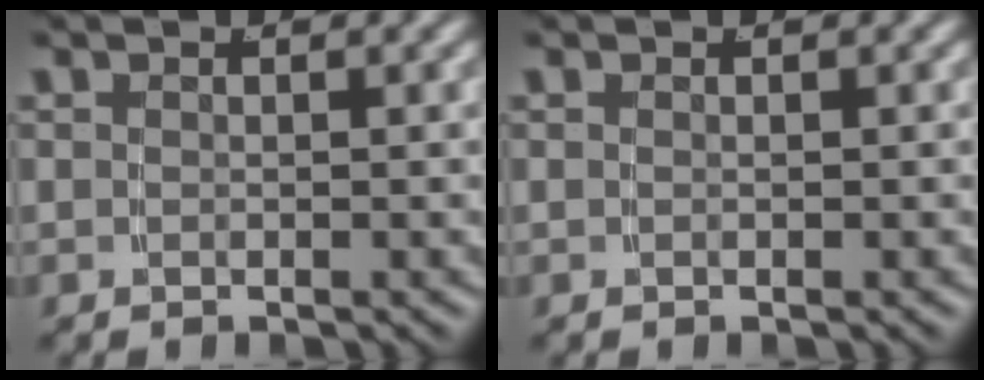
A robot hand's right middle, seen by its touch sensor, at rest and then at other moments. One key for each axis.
{"total": 0.0}